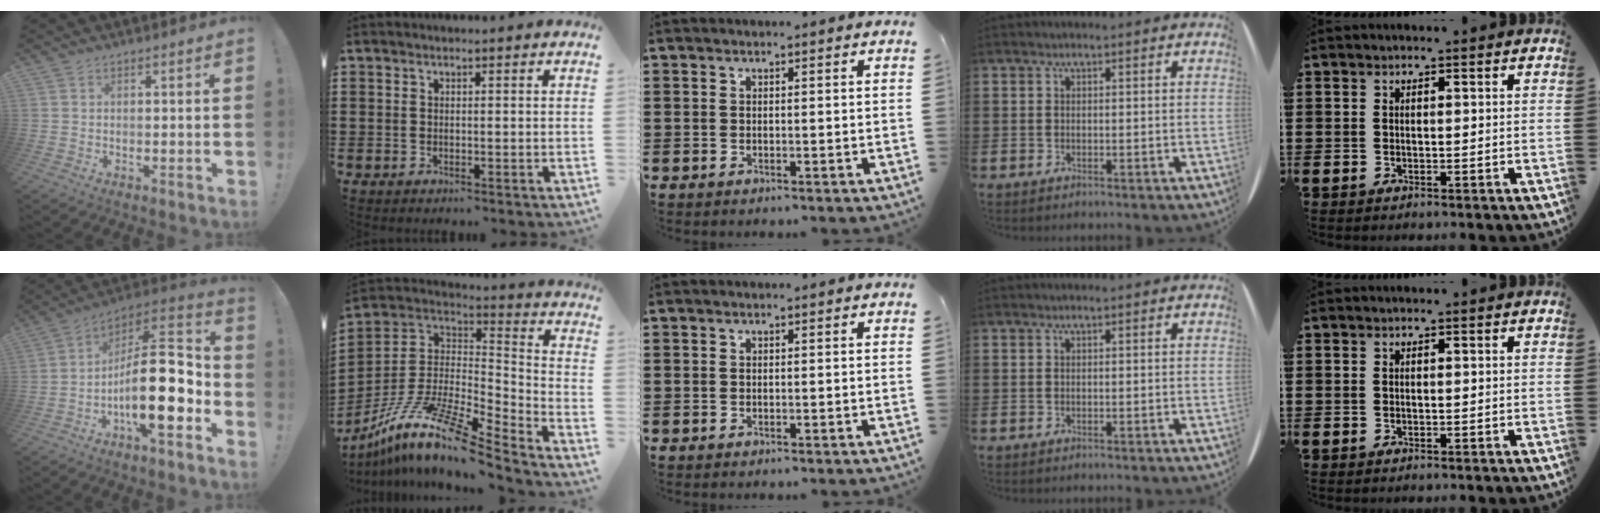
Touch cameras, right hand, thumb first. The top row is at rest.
{"thumb": {"total": 22.3, "force": [-4.4, 8.5, 20.2], "torque": [-0.340, 0.014, -0.068]}, "index": {"total": 13.1, "force": [-9.4, 2.2, 8.9], "torque": [-0.185, 0.004, -0.184]}}